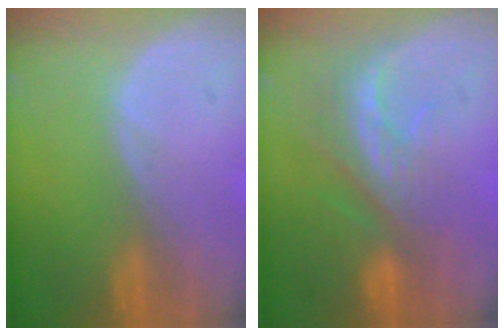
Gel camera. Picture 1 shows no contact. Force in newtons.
{"total": 8.0, "press": 7.3, "slide": 3.4}